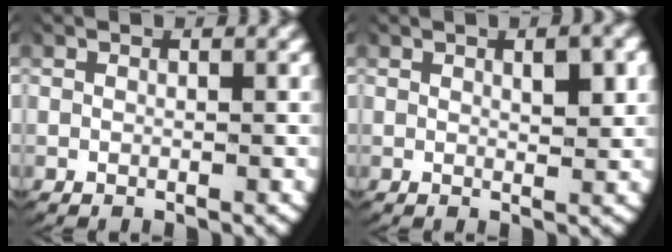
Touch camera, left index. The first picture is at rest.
{"total": 2.0, "force": [0.8, 0.5, 1.7], "torque": [-0.023, -0.003, 0.015]}